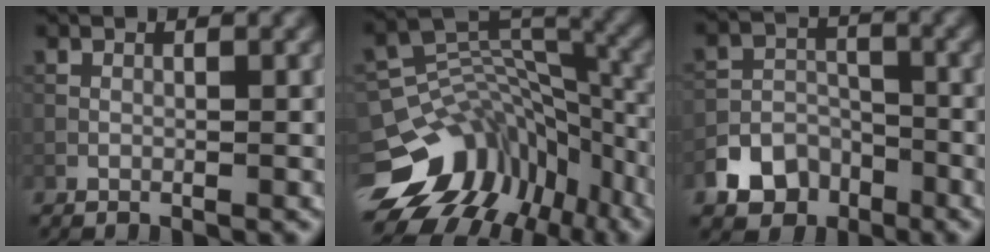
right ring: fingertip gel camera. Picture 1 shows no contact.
{"total": 12.1, "force": [-6.5, 8.4, 5.9], "torque": [-0.115, 0.027, -0.098]}
{"total": 5.8, "force": [-3.7, 4.1, 1.5], "torque": [-0.010, -0.004, -0.066]}